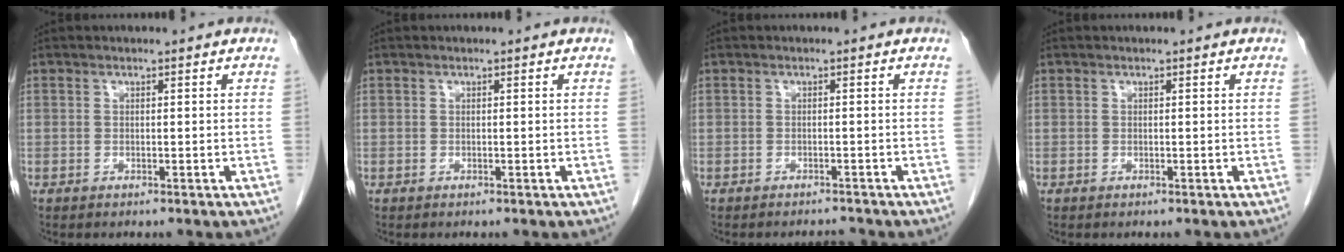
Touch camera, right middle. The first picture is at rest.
{"total": 0.0}
{"total": 1.5, "force": [-1.5, -0.1, -0.1], "torque": [0.002, -0.007, -0.017]}
{"total": 0.0}